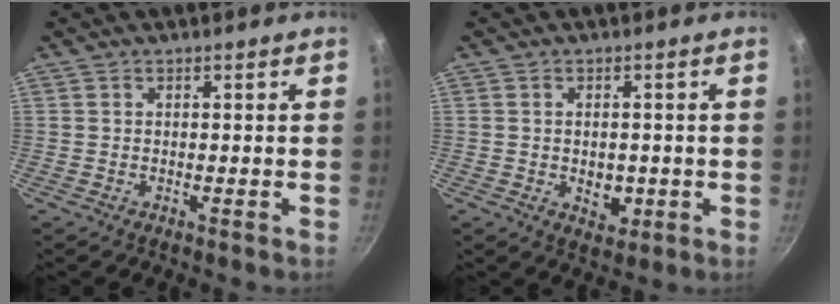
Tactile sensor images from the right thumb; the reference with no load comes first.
{"total": 4.4, "force": [-0.7, 3.1, 3.1], "torque": [-0.032, -0.001, -0.006]}